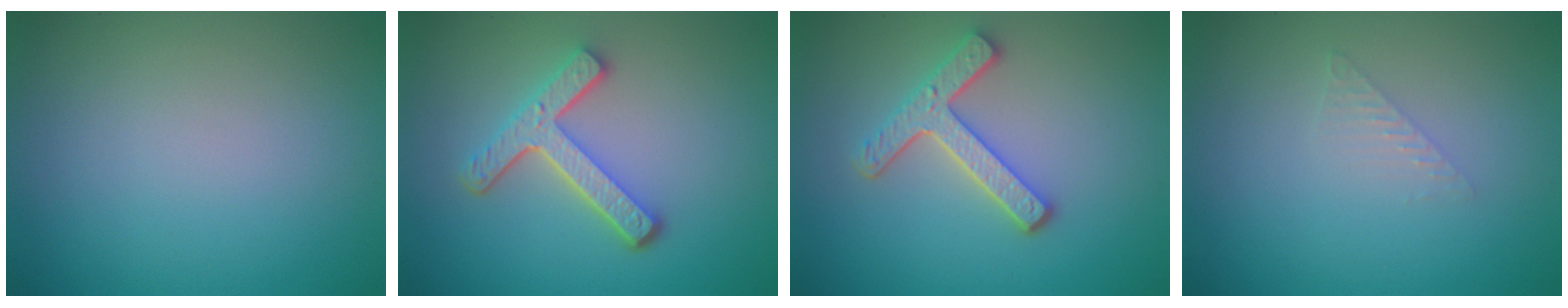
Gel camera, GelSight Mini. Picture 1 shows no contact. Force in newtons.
{"total": 4.5, "press": 3.4, "slide": 3.0}
{"total": 3.6, "press": 3.0, "slide": 2.0}
{"total": 1.0, "press": 1.0, "slide": 0.0}